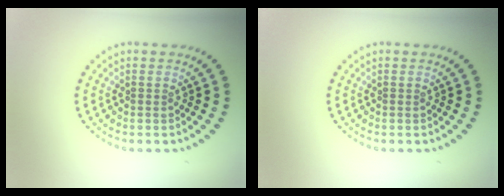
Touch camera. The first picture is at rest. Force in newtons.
{"total": 0.0}